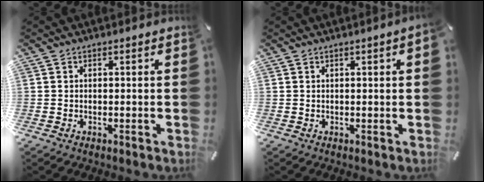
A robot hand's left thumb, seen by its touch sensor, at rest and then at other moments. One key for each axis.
{"total": 1.8, "fx": 0.5, "fy": 0.0, "fz": 1.8, "tx": -0.032, "ty": 0.000, "tz": 0.007}